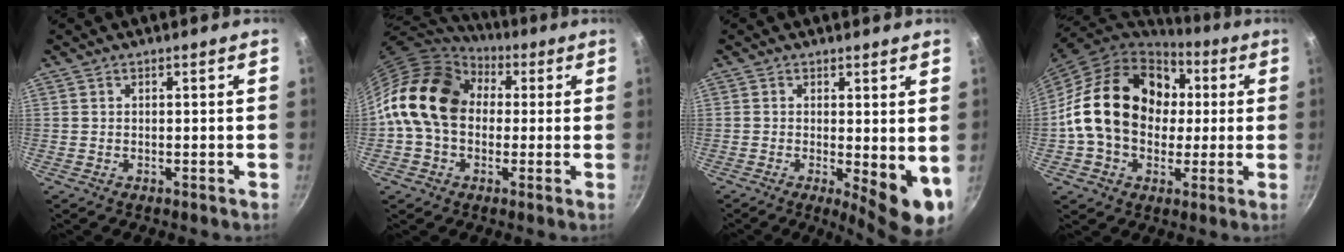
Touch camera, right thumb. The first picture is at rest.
{"total": 17.7, "force": [2.5, 13.3, 11.4], "torque": [-0.176, 0.032, 0.028]}
{"total": 8.9, "force": [-0.8, 2.8, 8.4], "torque": [-0.099, -0.013, -0.005]}
{"total": 22.1, "force": [2.1, 17.1, 13.9], "torque": [-0.216, 0.035, 0.031]}